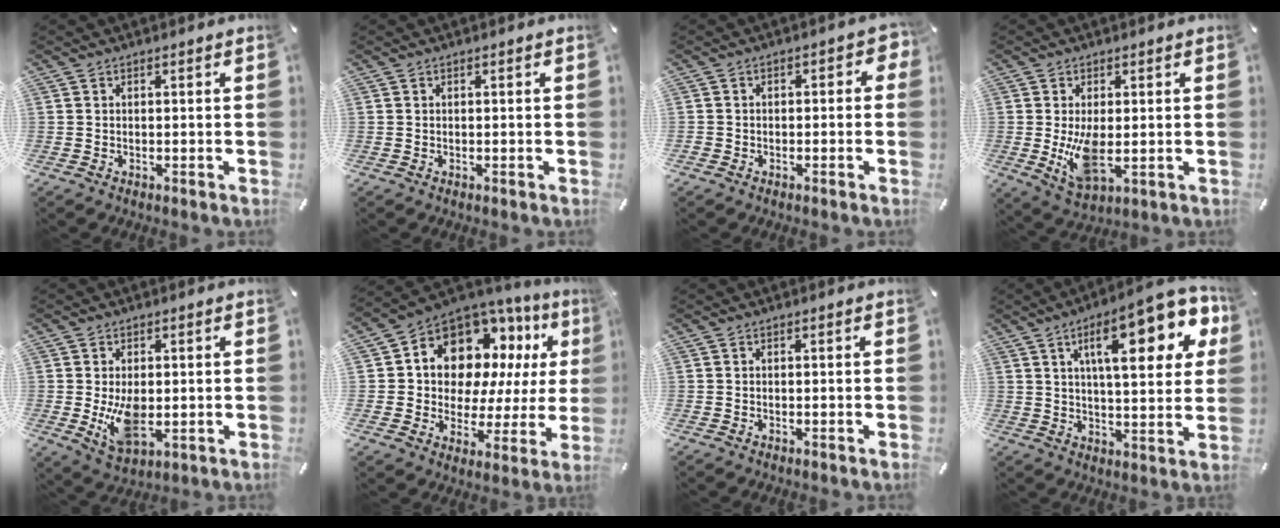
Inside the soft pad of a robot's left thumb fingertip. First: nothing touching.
{"total": 0.0}
{"total": 3.5, "force": [-1.4, 2.3, 2.2], "torque": [-0.031, 0.014, -0.028]}
{"total": 9.1, "force": [0.0, 4.6, 7.9], "torque": [-0.160, -0.017, 0.000]}
{"total": 8.6, "force": [-0.2, 5.1, 6.9], "torque": [-0.129, -0.012, -0.004]}
{"total": 12.5, "force": [6.5, 9.3, 5.4], "torque": [-0.101, -0.054, 0.123]}
{"total": 0.0}
{"total": 20.2, "force": [8.6, 7.3, 16.7], "torque": [-0.253, -0.018, 0.128]}